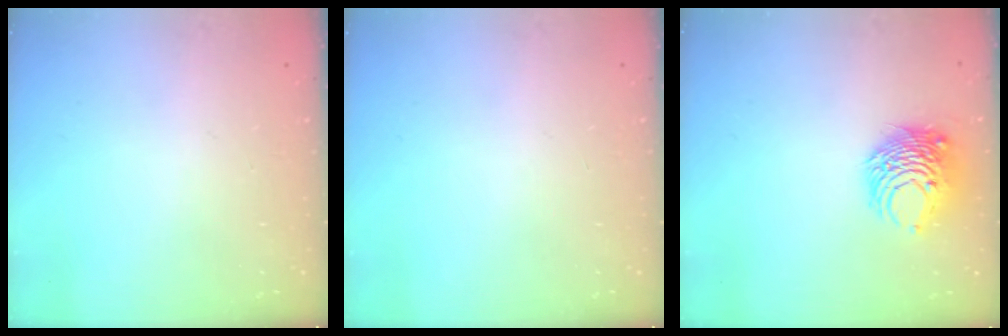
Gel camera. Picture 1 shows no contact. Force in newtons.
{"total": 0.0}
{"total": 9.8, "press": 9.8, "slide": 0.7}